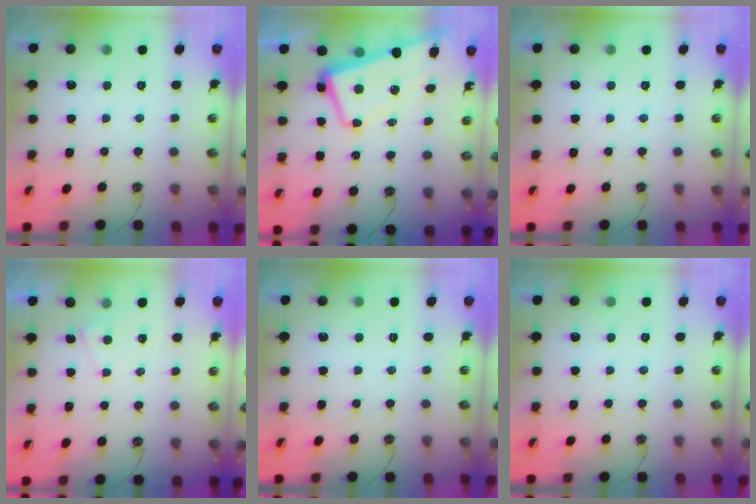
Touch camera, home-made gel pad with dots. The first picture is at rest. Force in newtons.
{"total": 1.8, "press": 1.3, "slide": 1.2}
{"total": 0.0}
{"total": 2.4, "press": 2.4, "slide": 0.1}
{"total": 0.0}
{"total": 0.0}